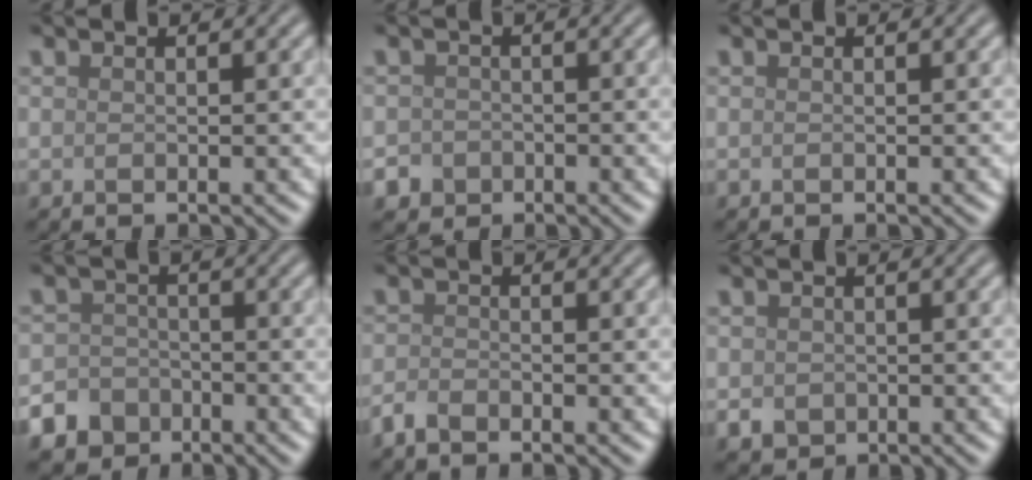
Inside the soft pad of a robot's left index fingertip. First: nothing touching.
{"total": 2.7, "force": [-1.5, 2.3, 0.2], "torque": [0.016, 0.000, -0.027]}
{"total": 0.0}
{"total": 6.6, "force": [-4.2, 5.0, 0.9], "torque": [-0.002, -0.019, -0.085]}
{"total": 1.5, "force": [-1.2, 0.6, 0.6], "torque": [-0.011, 0.001, -0.029]}
{"total": 1.7, "force": [-0.4, 1.5, 0.6], "torque": [-0.009, -0.008, -0.009]}